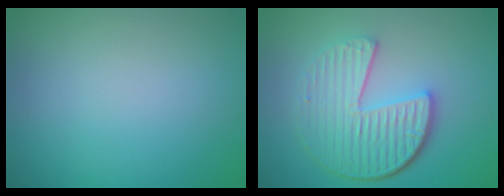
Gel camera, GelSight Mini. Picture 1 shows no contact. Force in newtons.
{"total": 6.1, "press": 4.4, "slide": 4.2}